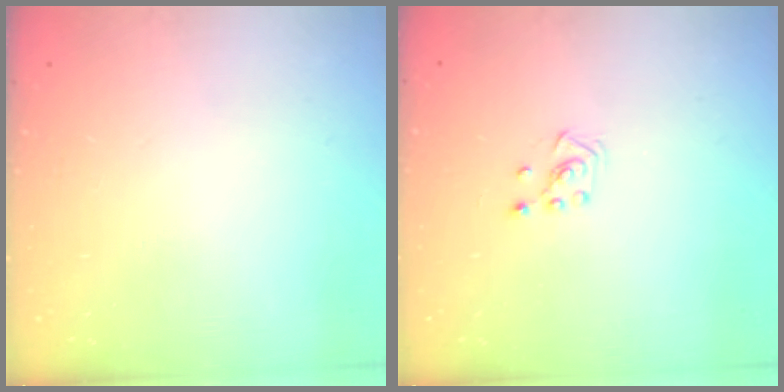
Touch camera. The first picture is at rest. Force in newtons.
{"total": 2.6, "press": 2.5, "slide": 0.6}